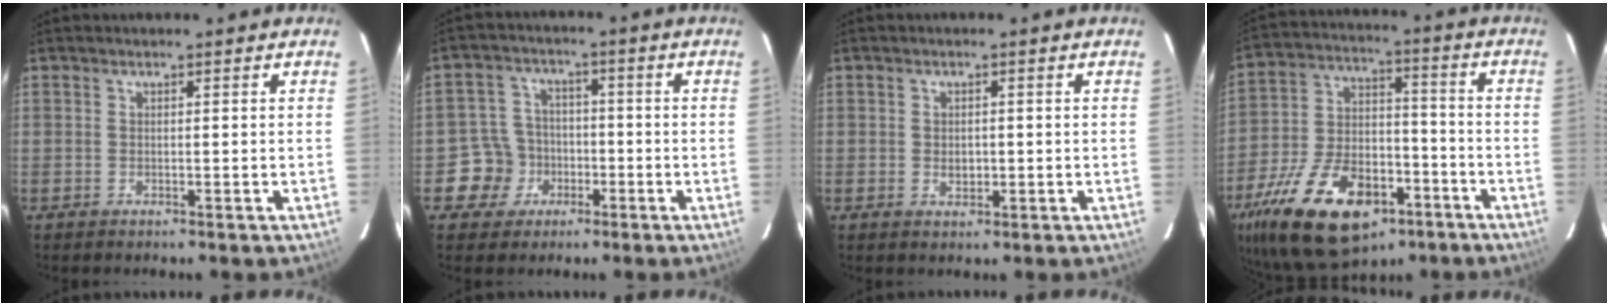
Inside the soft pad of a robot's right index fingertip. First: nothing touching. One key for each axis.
{"total": 7.0, "fx": -2.8, "fy": 6.5, "fz": 0.5, "tx": -0.027, "ty": 0.029, "tz": -0.043}
{"total": 2.0, "fx": -0.2, "fy": 1.6, "fz": 1.2, "tx": -0.019, "ty": 0.000, "tz": -0.001}
{"total": 24.3, "fx": -13.6, "fy": 13.4, "fz": 15.1, "tx": -0.320, "ty": -0.008, "tz": -0.211}